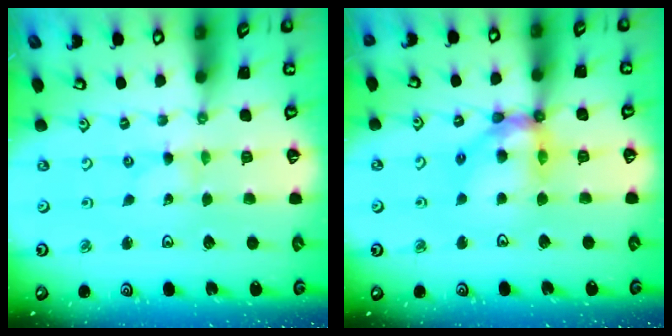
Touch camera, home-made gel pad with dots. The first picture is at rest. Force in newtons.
{"total": 14.7, "press": 14.6, "slide": 1.6}